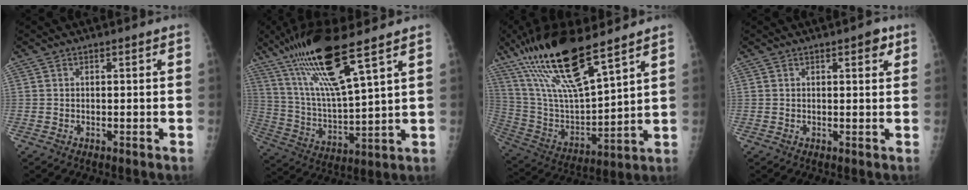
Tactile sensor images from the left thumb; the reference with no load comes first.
{"total": 17.5, "force": [11.0, 2.1, 13.4], "torque": [-0.259, -0.047, 0.217]}
{"total": 21.6, "force": [14.4, 4.7, 15.3], "torque": [-0.282, -0.057, 0.277]}
{"total": 2.6, "force": [1.4, 0.9, 2.0], "torque": [-0.018, -0.003, 0.015]}